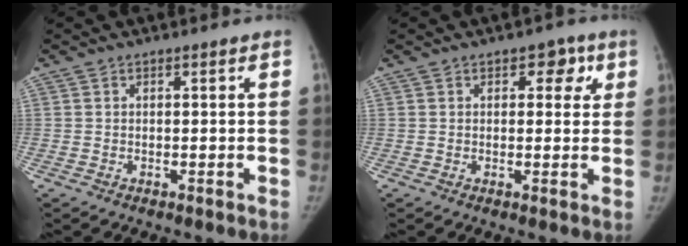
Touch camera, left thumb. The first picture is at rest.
{"total": 4.6, "force": [1.9, 3.0, 2.9], "torque": [-0.002, -0.002, 0.016]}